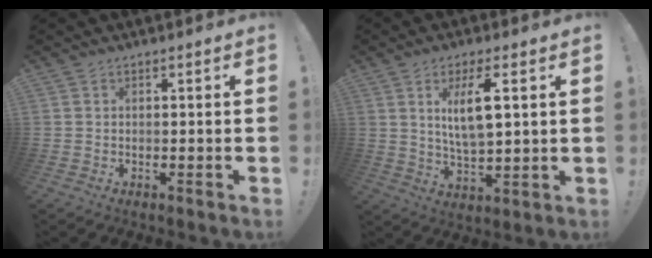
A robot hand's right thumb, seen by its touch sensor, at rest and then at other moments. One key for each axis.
{"total": 9.6, "fx": 3.1, "fy": 2.9, "fz": 8.6, "tx": -0.161, "ty": -0.008, "tz": 0.048}